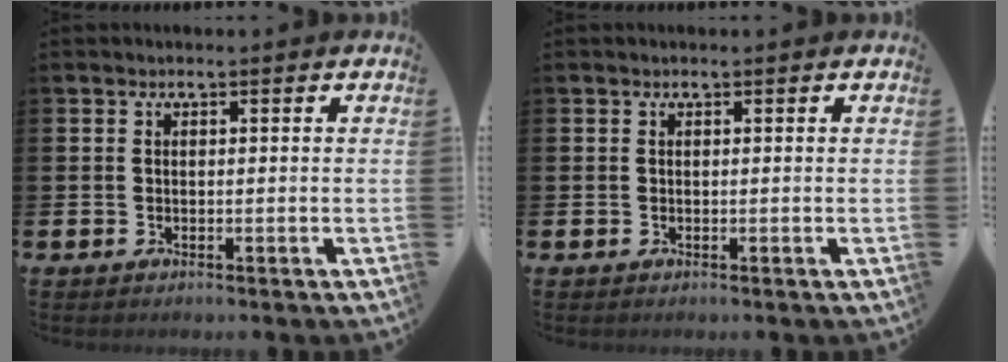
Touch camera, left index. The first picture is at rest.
{"total": 0.5, "force": [-0.5, 0.0, -0.1], "torque": [-0.004, 0.007, -0.007]}